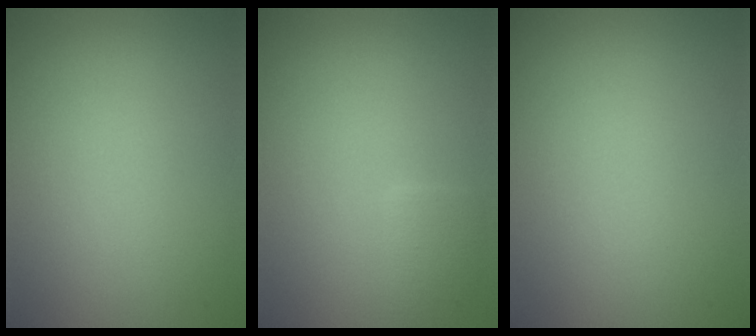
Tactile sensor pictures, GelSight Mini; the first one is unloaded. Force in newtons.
{"total": 1.4, "press": 1.4, "slide": 0.0}
{"total": 0.0}